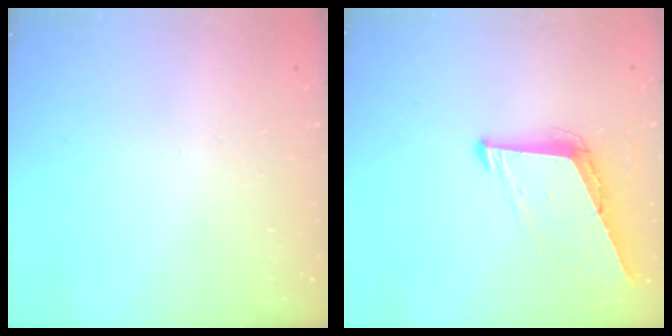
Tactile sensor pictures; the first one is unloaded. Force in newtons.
{"total": 8.3, "press": 7.8, "slide": 3.1}